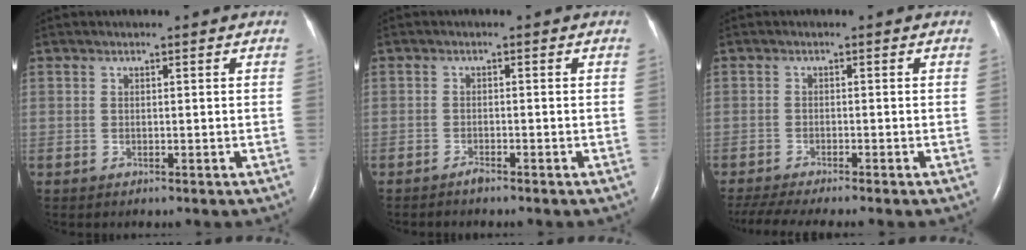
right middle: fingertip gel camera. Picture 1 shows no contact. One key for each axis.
{"total": 1.1, "fx": -1.0, "fy": 0.0, "fz": 0.4, "tx": -0.013, "ty": -0.002, "tz": -0.018}
{"total": 8.1, "fx": -6.9, "fy": -0.2, "fz": 4.1, "tx": -0.059, "ty": -0.016, "tz": -0.111}